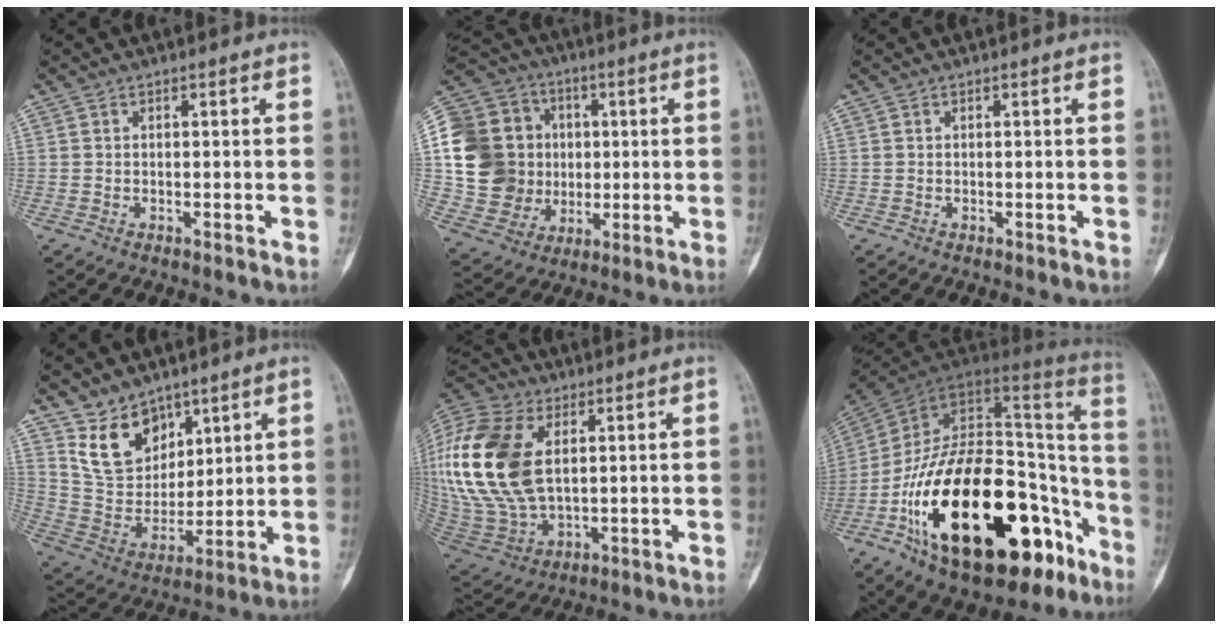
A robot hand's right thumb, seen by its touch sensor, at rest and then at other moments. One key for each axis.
{"total": 22.4, "fx": 2.1, "fy": 19.9, "fz": 10.2, "tx": -0.175, "ty": 0.032, "tz": 0.055}
{"total": 0.0}
{"total": 12.4, "fx": 8.3, "fy": 7.9, "fz": 4.8, "tx": -0.054, "ty": -0.056, "tz": 0.172}
{"total": 26.3, "fx": 5.5, "fy": 16.1, "fz": 20.1, "tx": -0.460, "ty": -0.007, "tz": 0.109}
{"total": 40.1, "fx": -16.8, "fy": 19.5, "fz": 30.7, "tx": -0.448, "ty": 0.067, "tz": -0.259}